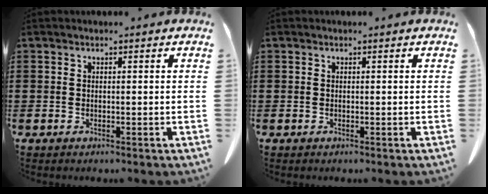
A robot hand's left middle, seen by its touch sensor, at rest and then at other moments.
{"total": 0.0}